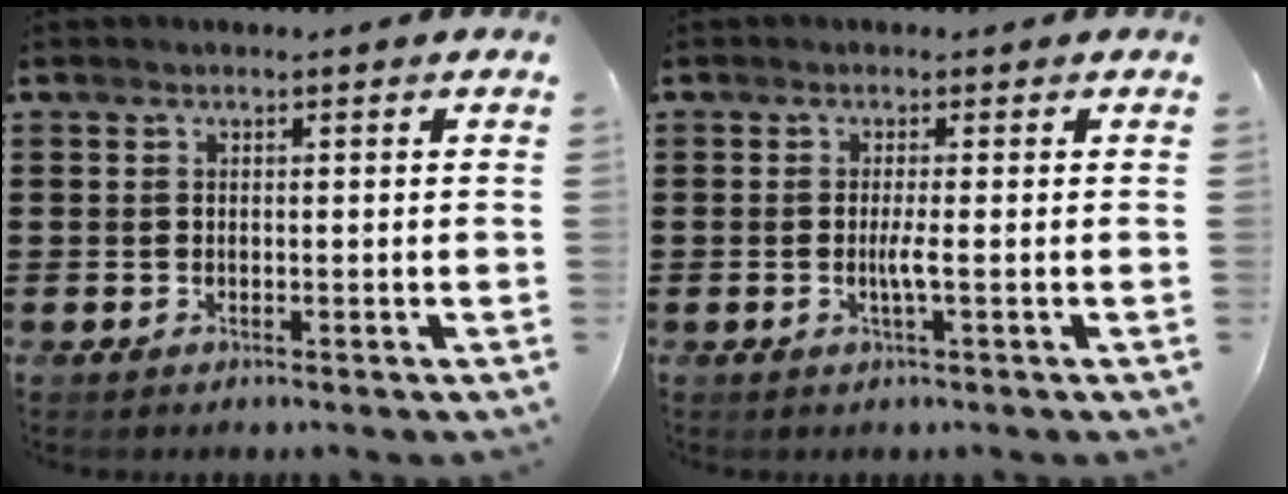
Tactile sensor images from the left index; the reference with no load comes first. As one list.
[{"total": 2.3, "force": [-0.3, -0.3, 2.2], "torque": [-0.047, -0.009, -0.010]}]